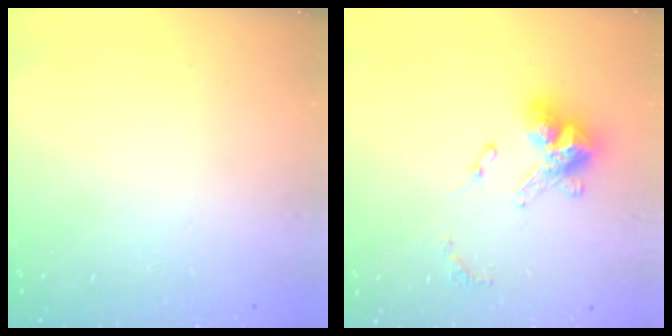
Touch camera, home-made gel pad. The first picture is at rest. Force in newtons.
{"total": 13.4, "press": 13.3, "slide": 1.2}